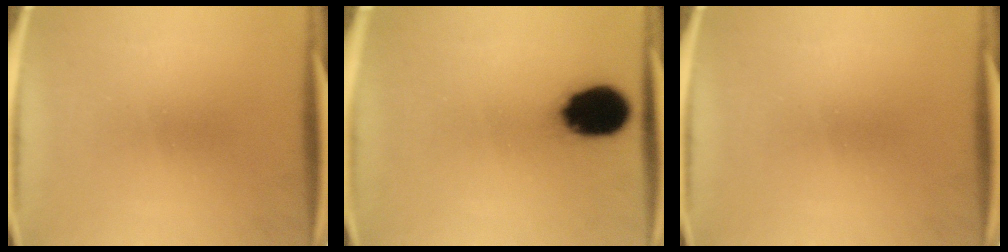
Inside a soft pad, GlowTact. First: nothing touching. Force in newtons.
{"total": 15.4}
{"total": 0.0}